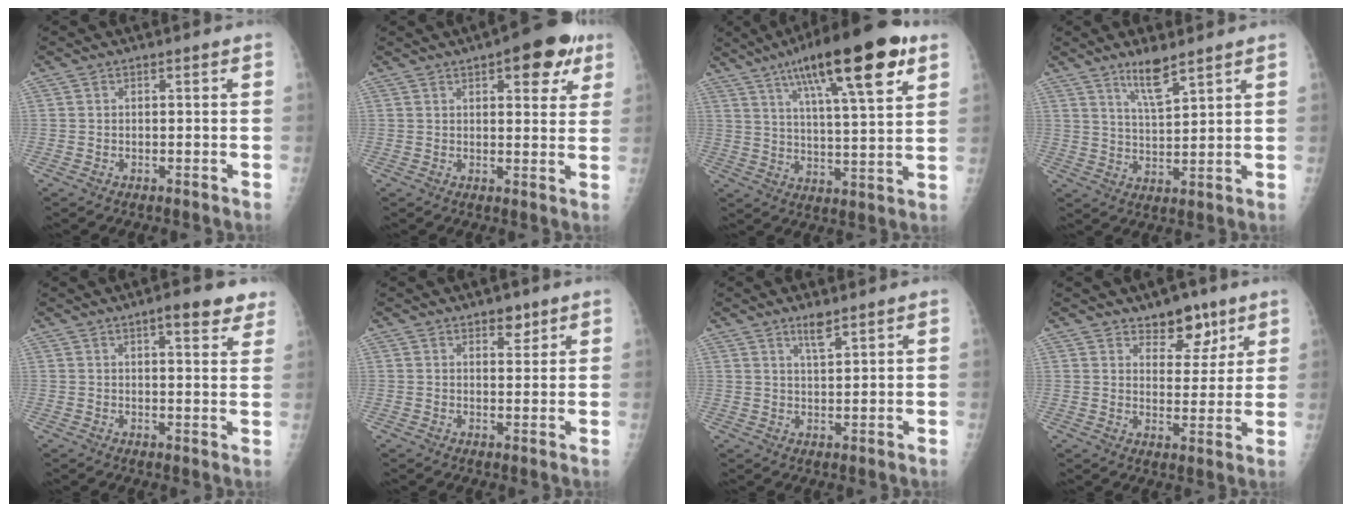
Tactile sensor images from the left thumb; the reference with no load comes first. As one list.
[{"total": 10.2, "force": [5.2, 4.2, 7.6], "torque": [-0.060, -0.014, 0.058]}, {"total": 20.4, "force": [10.6, 4.6, 16.8], "torque": [-0.246, -0.022, 0.165]}, {"total": 6.7, "force": [4.8, 1.3, 4.5], "torque": [-0.078, -0.035, 0.090]}, {"total": 6.1, "force": [3.8, 1.0, 4.6], "torque": [-0.061, -0.014, 0.054]}, {"total": 2.9, "force": [1.9, 1.6, 1.5], "torque": [-0.004, -0.011, 0.027]}, {"total": 3.6, "force": [2.5, 0.7, 2.4], "torque": [-0.041, -0.016, 0.048]}, {"total": 7.7, "force": [5.3, 4.4, 3.5], "torque": [-0.013, -0.032, 0.078]}]